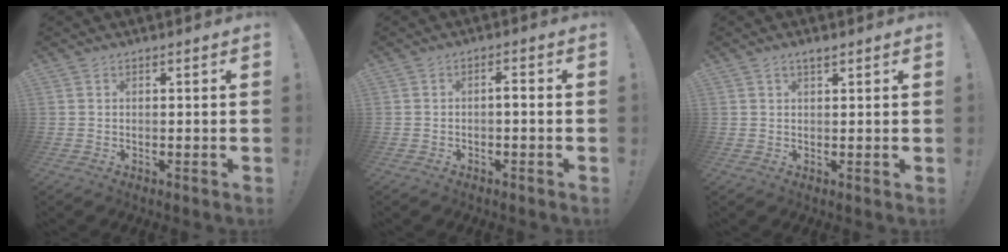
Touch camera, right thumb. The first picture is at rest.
{"total": 2.2, "force": [-0.8, 0.4, 2.0], "torque": [-0.035, 0.005, -0.017]}
{"total": 2.1, "force": [1.5, 0.4, 1.4], "torque": [-0.014, -0.006, 0.024]}